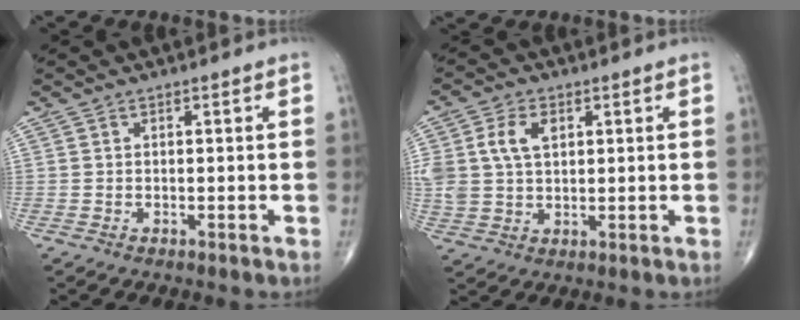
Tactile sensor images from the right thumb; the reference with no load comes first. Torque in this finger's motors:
{"motor_torque": [1.31, 1.33, 0.73, 0.07, 0.08]}